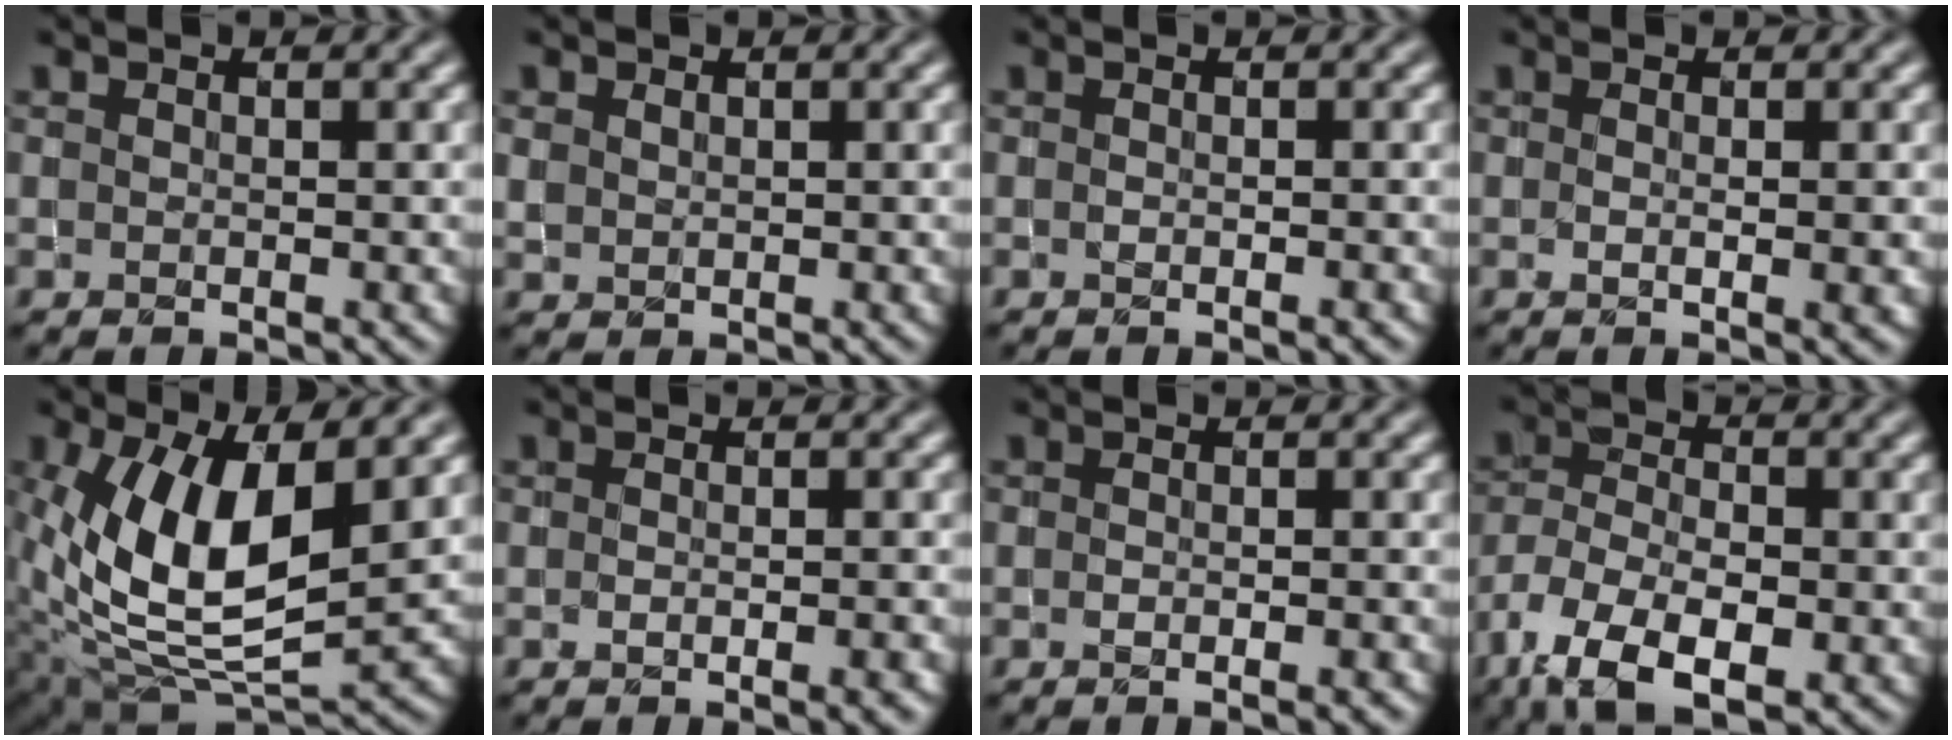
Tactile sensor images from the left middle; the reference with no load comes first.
{"total": 1.1, "force": [0.5, 0.9, 0.5], "torque": [-0.012, -0.002, 0.015]}
{"total": 0.7, "force": [-0.4, 0.1, 0.5], "torque": [-0.008, -0.001, -0.006]}
{"total": 1.5, "force": [0.0, 0.3, 1.5], "torque": [-0.025, -0.005, 0.001]}
{"total": 11.1, "force": [1.7, 5.2, 9.6], "torque": [-0.187, -0.012, 0.030]}
{"total": 2.0, "force": [-0.6, 0.7, 1.7], "torque": [-0.011, -0.002, -0.005]}
{"total": 1.4, "force": [-0.7, 0.4, 1.2], "torque": [-0.013, -0.003, -0.014]}
{"total": 8.4, "force": [-4.6, 3.8, 5.9], "torque": [-0.121, -0.010, -0.088]}